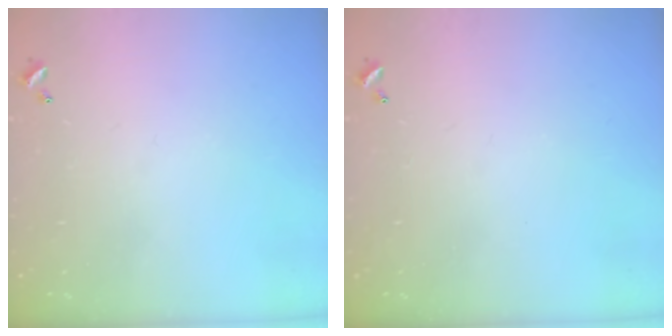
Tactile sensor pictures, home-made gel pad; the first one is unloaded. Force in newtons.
{"total": 0.0}